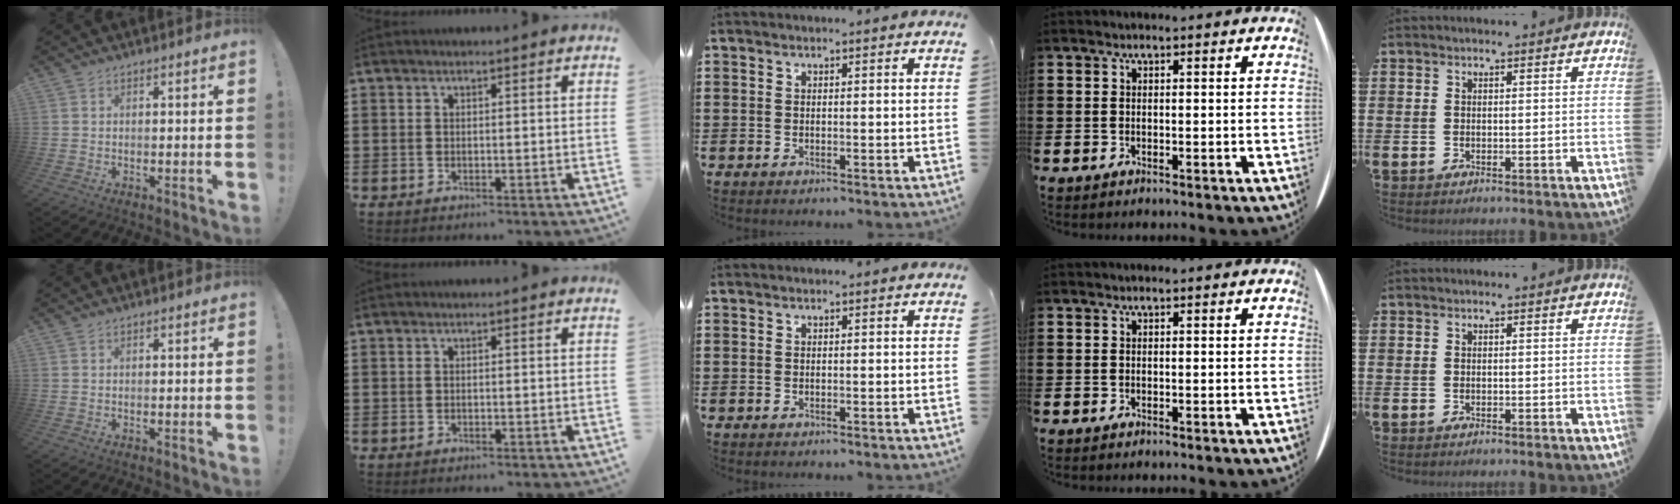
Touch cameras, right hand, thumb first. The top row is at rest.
{}